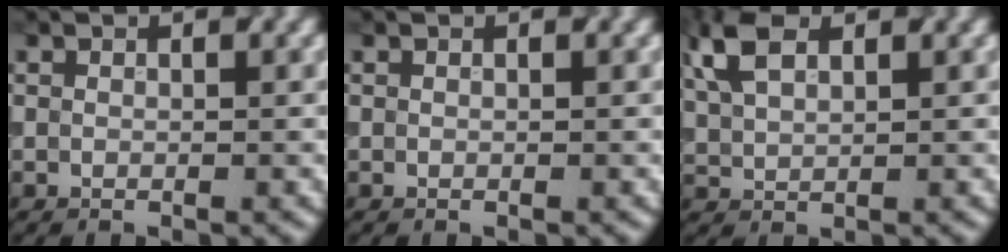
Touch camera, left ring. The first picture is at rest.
{"total": 0.0}
{"total": 4.8, "force": [2.6, 2.6, 3.2], "torque": [-0.084, 0.019, 0.055]}